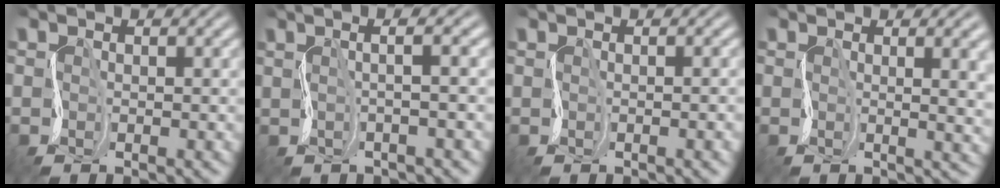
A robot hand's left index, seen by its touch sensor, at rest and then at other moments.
{"total": 3.8, "force": [1.5, 1.4, 3.2], "torque": [-0.035, 0.025, -0.004]}
{"total": 2.9, "force": [0.2, 1.4, 2.5], "torque": [-0.016, 0.010, 0.003]}
{"total": 6.1, "force": [1.1, 2.8, 5.3], "torque": [-0.037, 0.004, 0.018]}